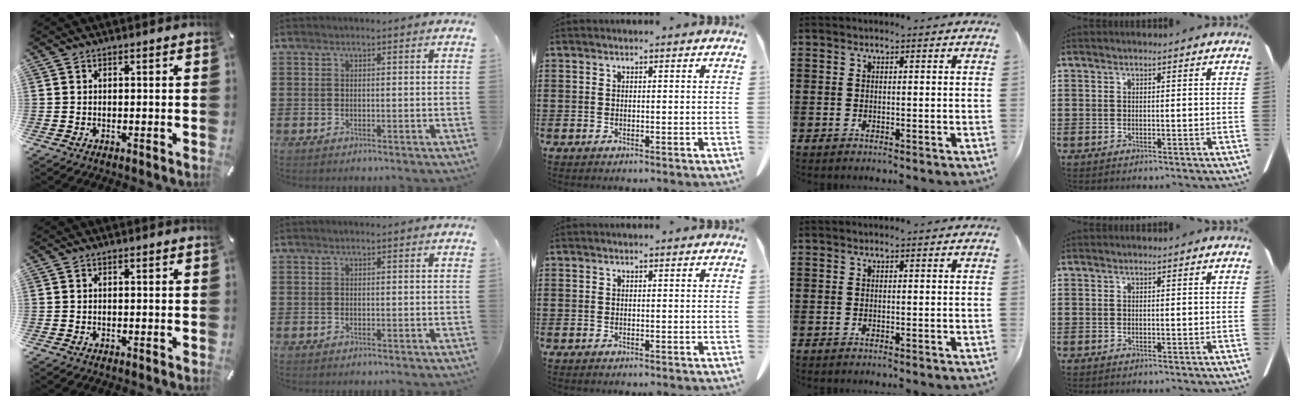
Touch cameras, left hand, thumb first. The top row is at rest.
{}